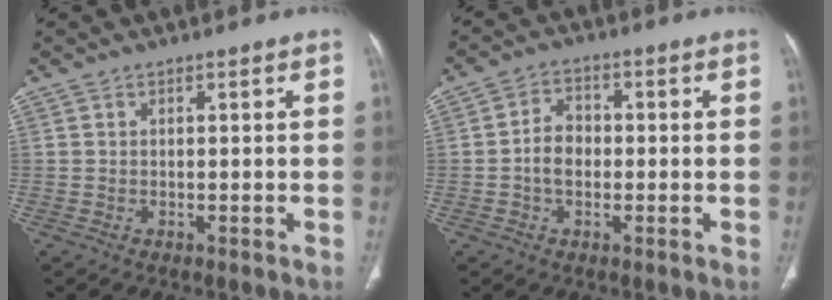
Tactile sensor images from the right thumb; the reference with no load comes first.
{"total": 5.1, "force": [-0.8, 3.7, 3.5], "torque": [-0.054, 0.017, -0.021]}